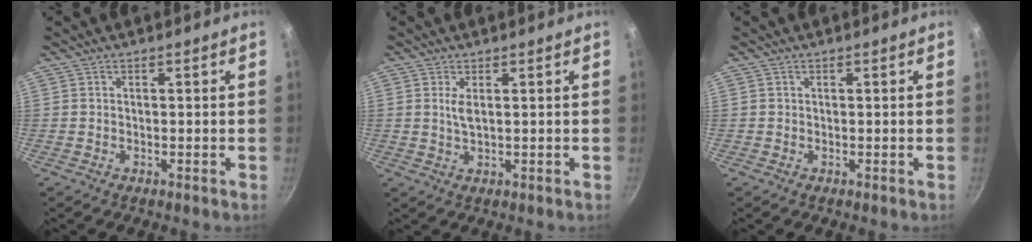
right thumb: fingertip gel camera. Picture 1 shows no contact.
{"total": 2.4, "force": [0.7, 1.0, 2.1], "torque": [-0.041, -0.006, 0.015]}
{"total": 0.0}